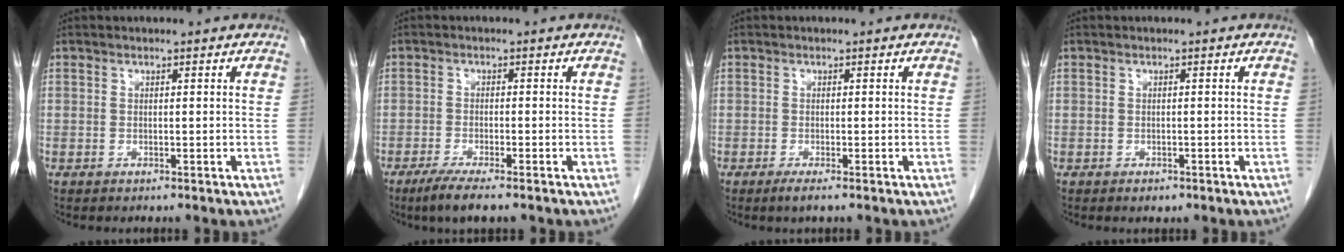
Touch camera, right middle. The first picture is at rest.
{"total": 4.9, "force": [-3.4, 0.4, 3.4], "torque": [-0.060, -0.012, -0.057]}
{"total": 1.4, "force": [-0.8, 0.0, 1.1], "torque": [-0.021, -0.004, -0.016]}
{"total": 1.0, "force": [-0.7, 0.5, 0.5], "torque": [-0.010, 0.000, -0.005]}